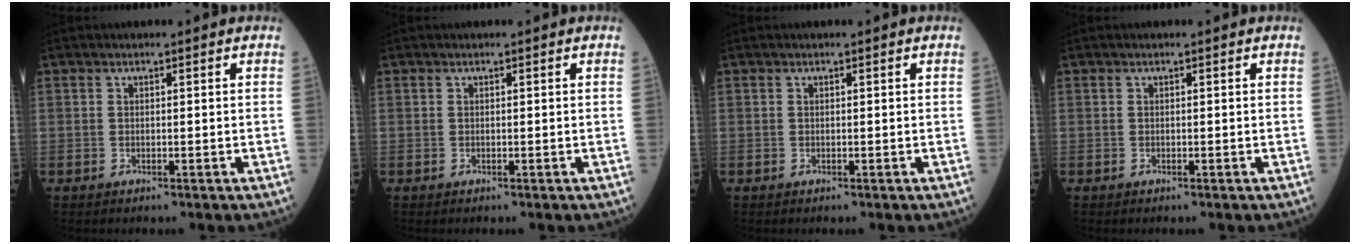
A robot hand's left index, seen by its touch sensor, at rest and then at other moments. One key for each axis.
{"total": 0.0}
{"total": 0.0}
{"total": 0.0}